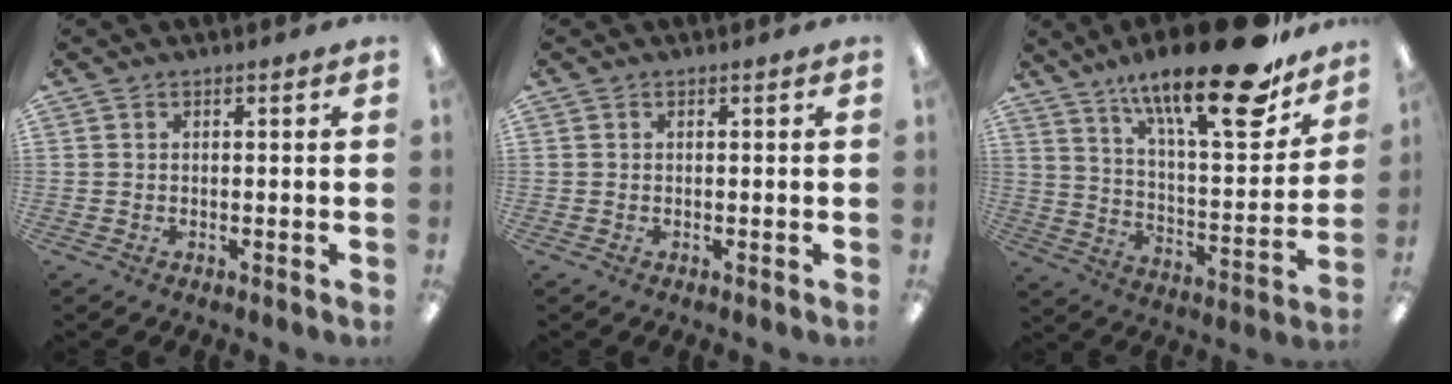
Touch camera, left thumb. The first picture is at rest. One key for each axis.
{"total": 0.0}
{"total": 24.4, "fx": 17.2, "fy": 5.8, "fz": 16.3, "tx": -0.249, "ty": -0.116, "tz": 0.274}